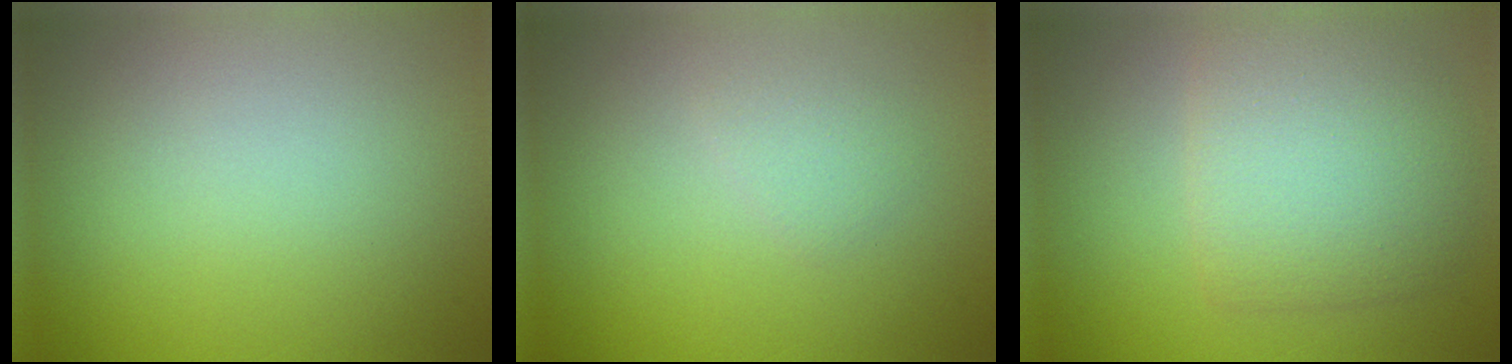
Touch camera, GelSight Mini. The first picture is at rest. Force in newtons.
{"total": 1.1, "press": 1.1, "slide": 0.0}
{"total": 4.9, "press": 4.9, "slide": 0.2}